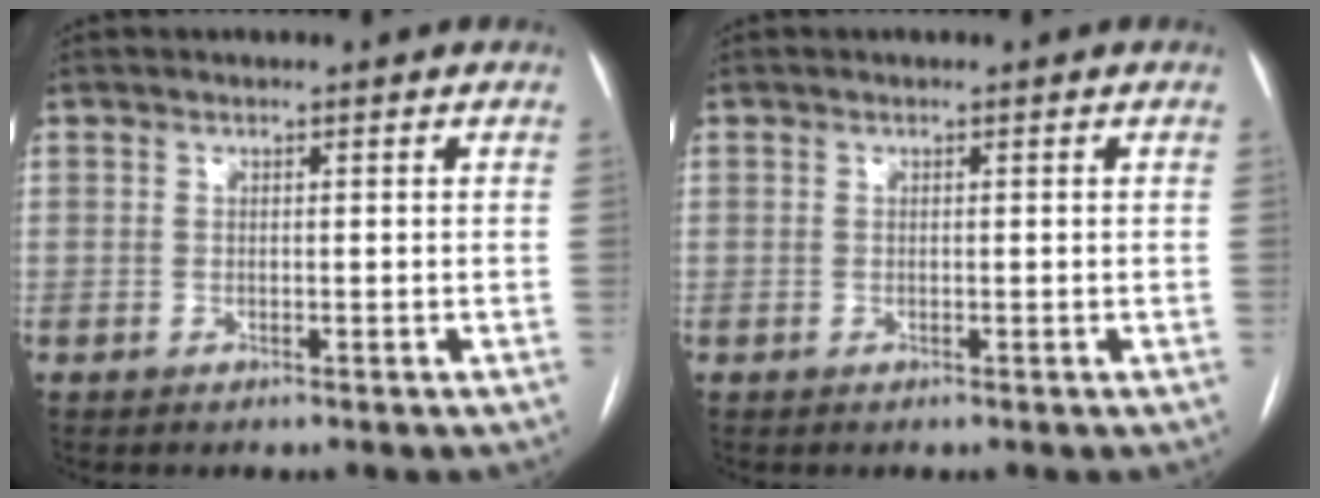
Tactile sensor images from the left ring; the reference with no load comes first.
{"total": 0.0}